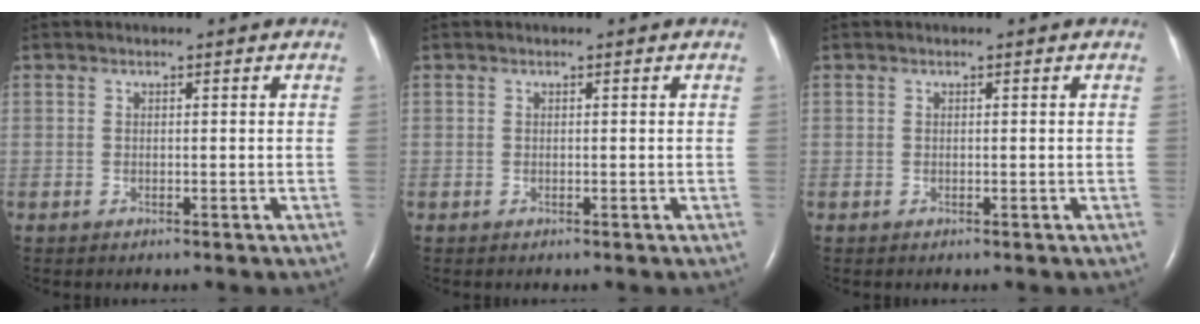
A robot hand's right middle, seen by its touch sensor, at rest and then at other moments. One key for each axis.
{"total": 0.0}
{"total": 0.0}